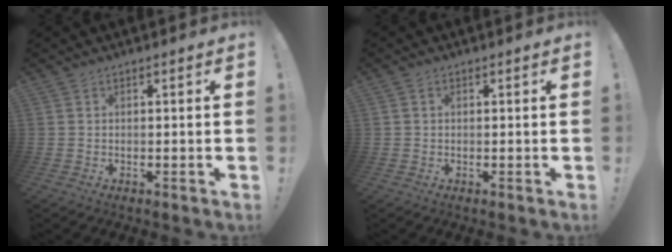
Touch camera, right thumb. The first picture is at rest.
{"total": 0.6, "force": [0.1, 0.5, 0.2], "torque": [-0.009, 0.004, 0.003]}